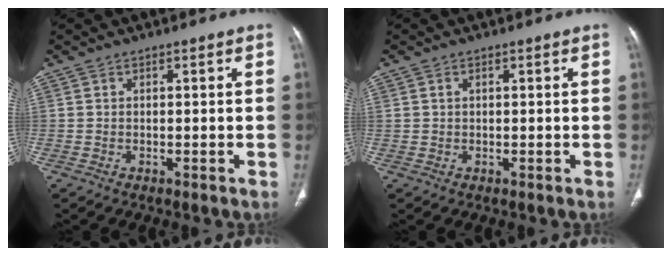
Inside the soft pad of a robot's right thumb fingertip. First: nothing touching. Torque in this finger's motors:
{"motor_torque": [-0.11, -0.02, -0.06, 0.51, -0.04]}